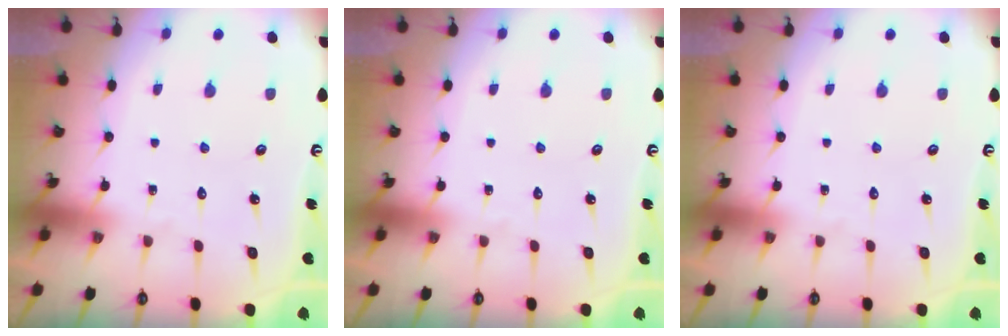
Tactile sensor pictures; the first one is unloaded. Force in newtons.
{"total": 0.0}
{"total": 0.0}